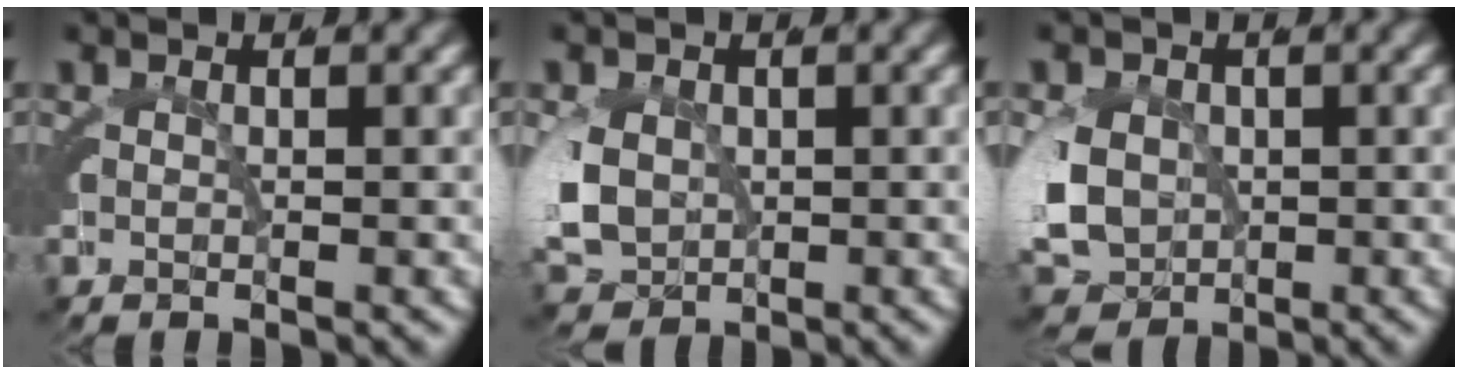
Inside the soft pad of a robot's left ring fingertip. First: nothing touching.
{"total": 5.6, "force": [-0.6, 4.6, 3.1], "torque": [-0.094, -0.024, 0.004]}
{"total": 7.5, "force": [-1.4, 6.4, 3.7], "torque": [-0.100, -0.034, -0.010]}